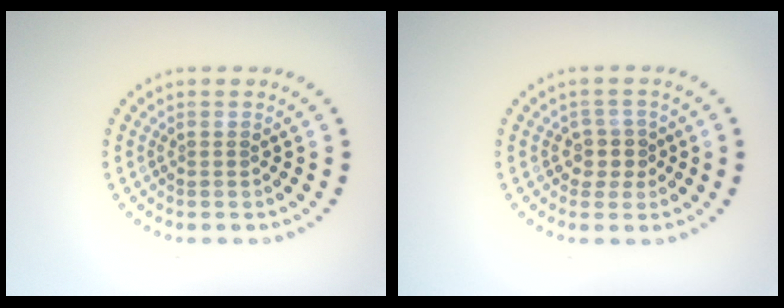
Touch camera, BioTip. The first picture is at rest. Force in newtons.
{"total": 2.1, "press": 1.7, "slide": 1.2}